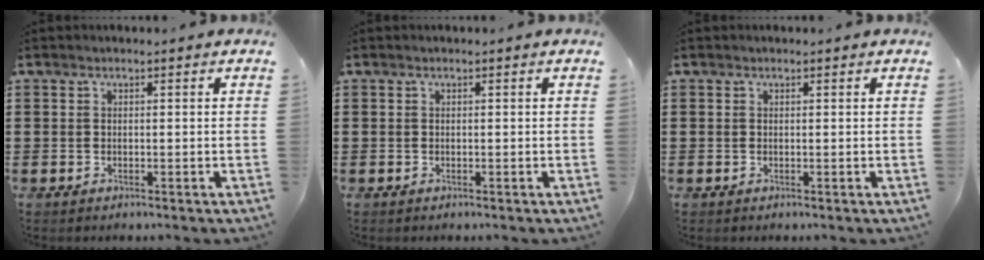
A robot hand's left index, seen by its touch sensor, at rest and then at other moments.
{"total": 0.0}
{"total": 0.0}